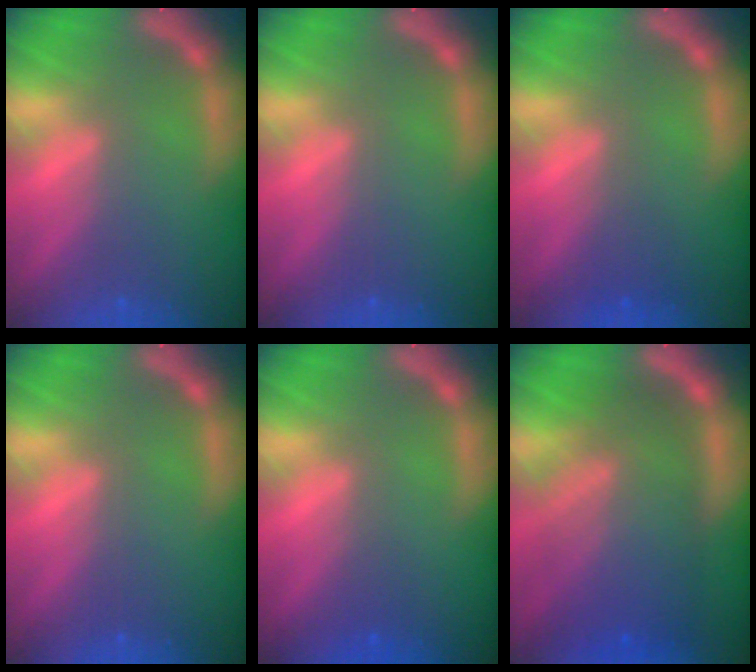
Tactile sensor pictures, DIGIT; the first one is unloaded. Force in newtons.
{"total": 0.0}
{"total": 1.5}
{"total": 0.0}
{"total": 0.9}
{"total": 10.0}